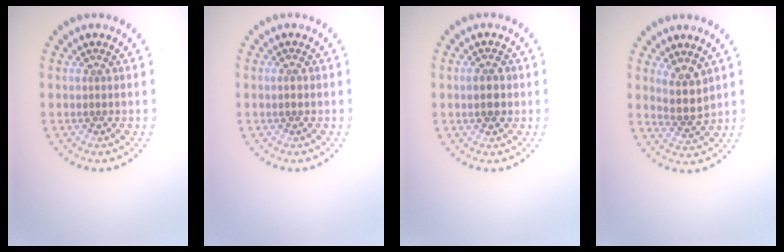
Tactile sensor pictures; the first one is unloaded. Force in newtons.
{"total": 0.9, "press": 0.9, "slide": 0.1}
{"total": 2.5, "press": 2.5, "slide": 0.2}
{"total": 2.8, "press": 2.4, "slide": 1.5}